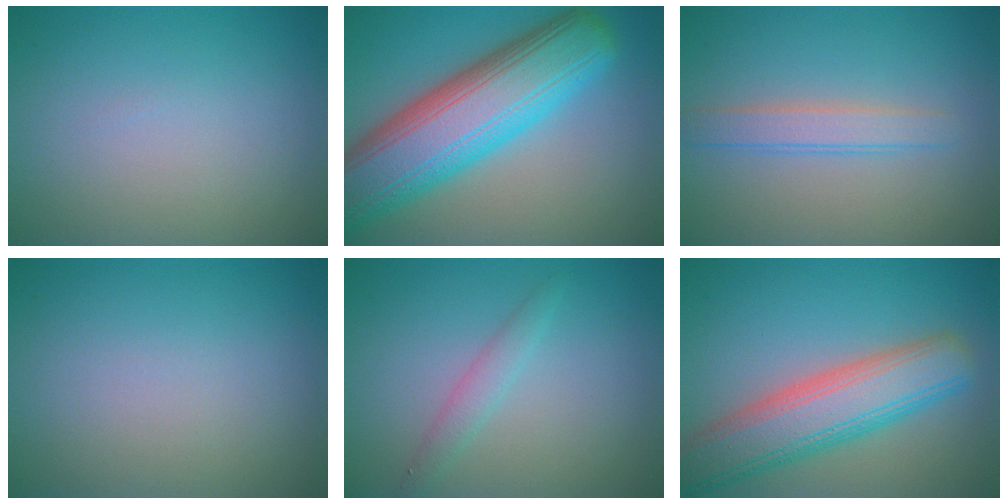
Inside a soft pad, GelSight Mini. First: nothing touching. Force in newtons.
{"total": 12.6, "press": 12.6, "slide": 0.4}
{"total": 2.4, "press": 2.4, "slide": 0.2}
{"total": 0.0}
{"total": 1.6, "press": 1.6, "slide": 0.0}
{"total": 8.0, "press": 8.0, "slide": 0.4}